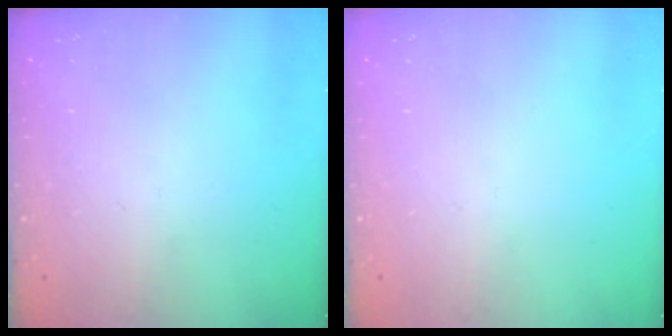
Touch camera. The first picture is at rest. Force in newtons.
{"total": 0.0}